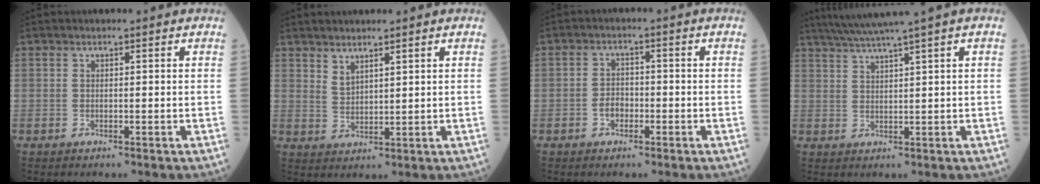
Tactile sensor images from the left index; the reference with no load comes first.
{"total": 2.8, "force": [2.3, 0.6, 1.5], "torque": [-0.038, -0.007, 0.053]}
{"total": 2.7, "force": [-1.1, 1.8, 1.6], "torque": [-0.030, 0.005, -0.021]}
{"total": 7.0, "force": [5.3, -1.7, 4.1], "torque": [-0.072, 0.019, 0.094]}